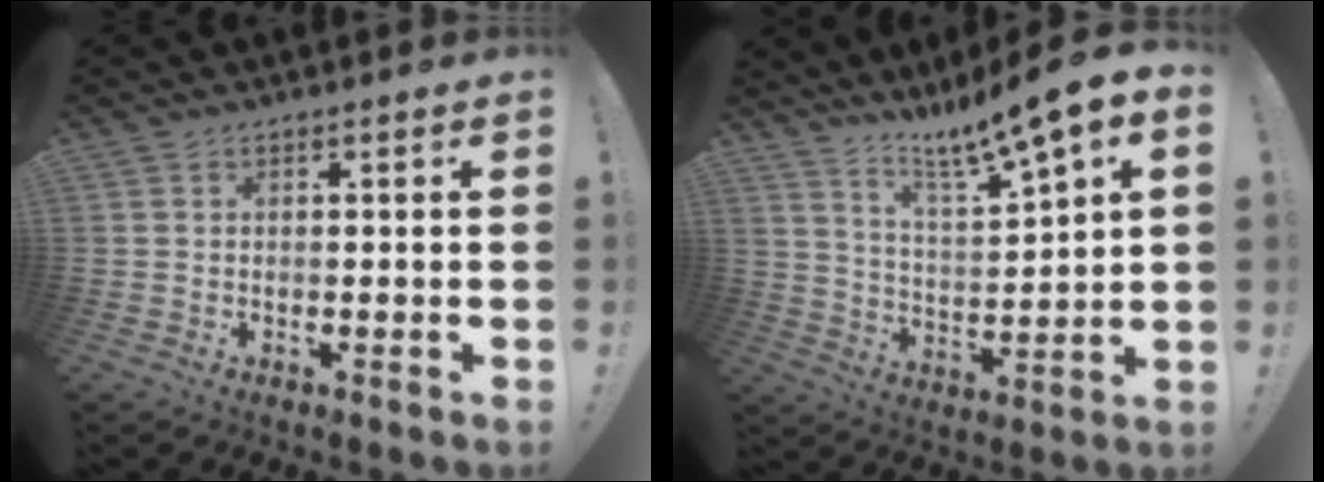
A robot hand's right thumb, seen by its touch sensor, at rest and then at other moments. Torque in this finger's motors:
{"motor_torque": [1.56, 1.87, 0.39, 0.14, 0.29]}